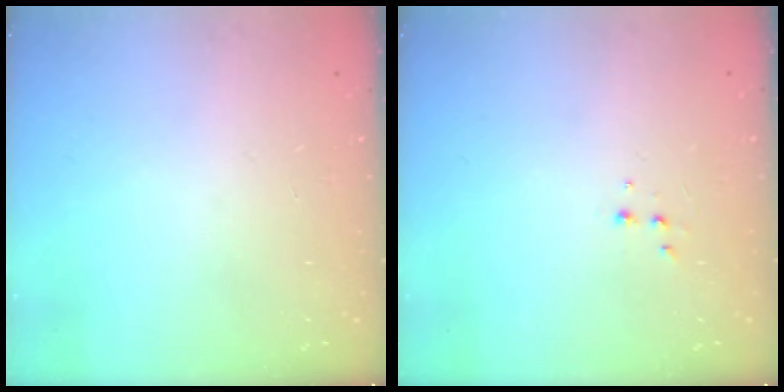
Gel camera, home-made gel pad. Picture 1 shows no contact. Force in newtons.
{"total": 1.9, "press": 1.9, "slide": 0.2}